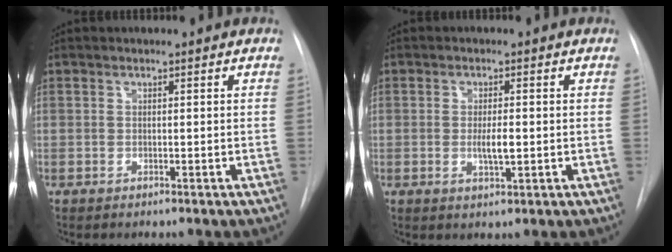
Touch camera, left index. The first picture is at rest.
{"total": 2.9, "force": [-0.2, 0.6, 2.9], "torque": [-0.053, -0.004, -0.003]}